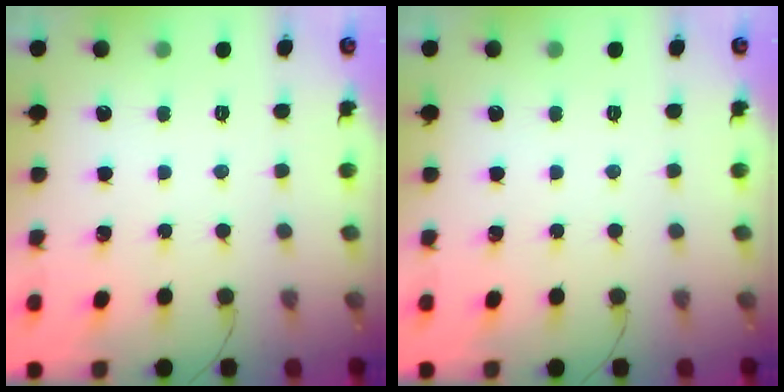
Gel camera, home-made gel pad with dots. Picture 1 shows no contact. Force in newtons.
{"total": 0.0}